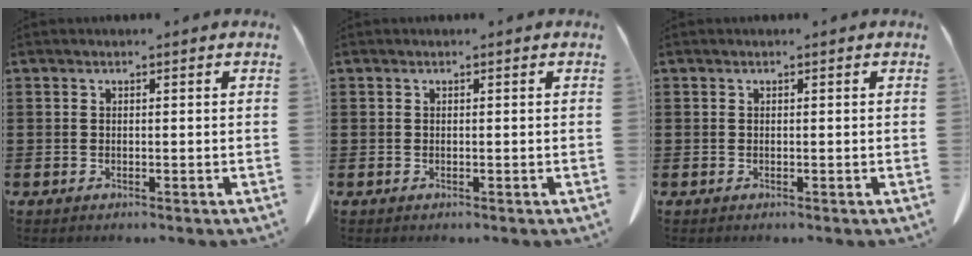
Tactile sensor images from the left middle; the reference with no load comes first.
{"total": 0.0}
{"total": 0.0}